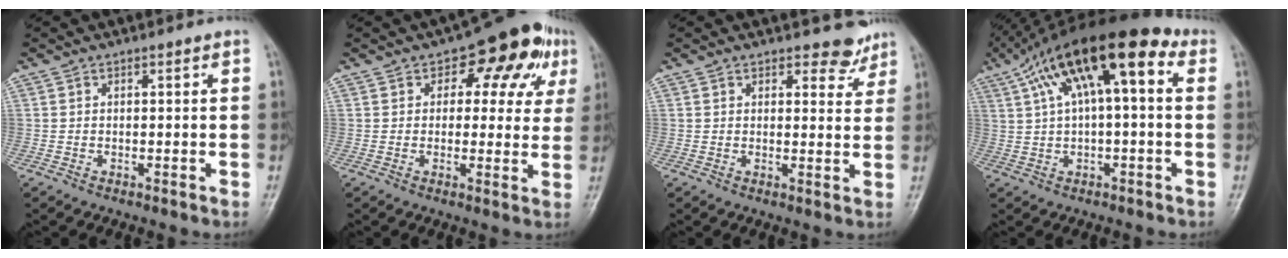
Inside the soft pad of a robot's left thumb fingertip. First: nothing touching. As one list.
[{"total": 12.0, "force": [4.6, 7.3, 8.3], "torque": [-0.046, 0.009, 0.054]}, {"total": 4.1, "force": [3.5, 2.0, 0.8], "torque": [0.015, -0.027, 0.039]}, {"total": 16.6, "force": [5.2, 5.8, 14.6], "torque": [-0.230, 0.039, 0.076]}]